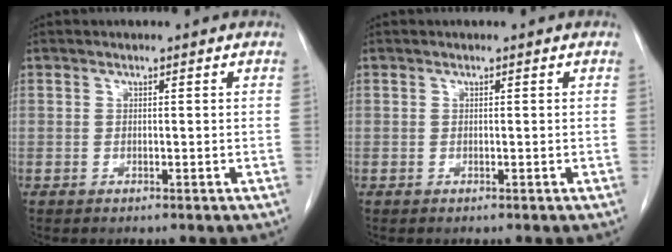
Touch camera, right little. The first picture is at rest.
{"total": 0.0}